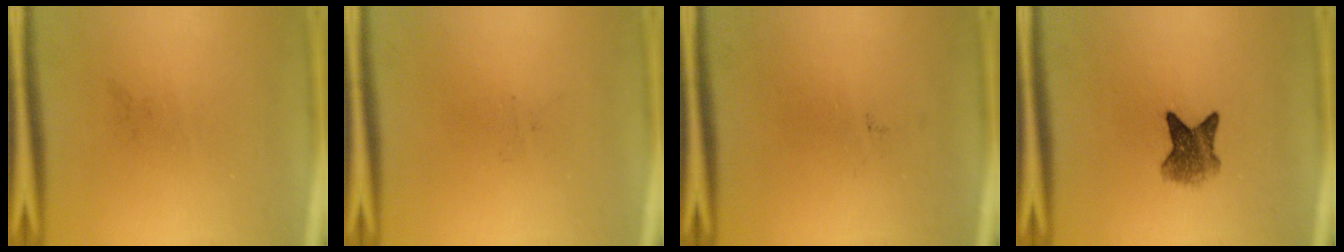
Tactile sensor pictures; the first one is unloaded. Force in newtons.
{"total": 0.0}
{"total": 0.0}
{"total": 5.0}